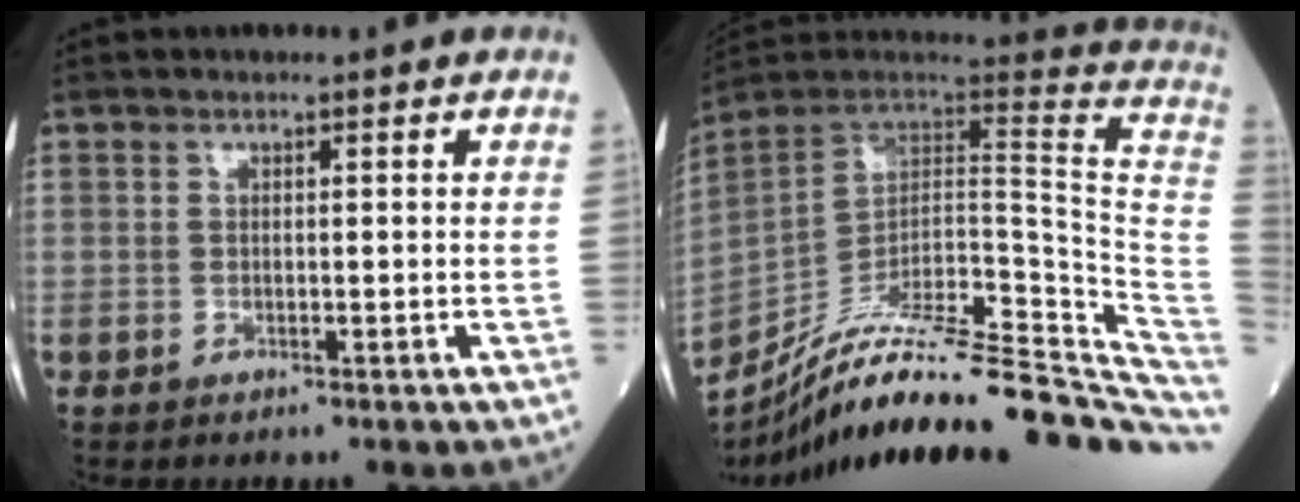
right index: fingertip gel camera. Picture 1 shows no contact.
{"total": 33.6, "force": [-28.7, 2.9, 17.2], "torque": [-0.148, -0.027, -0.409]}